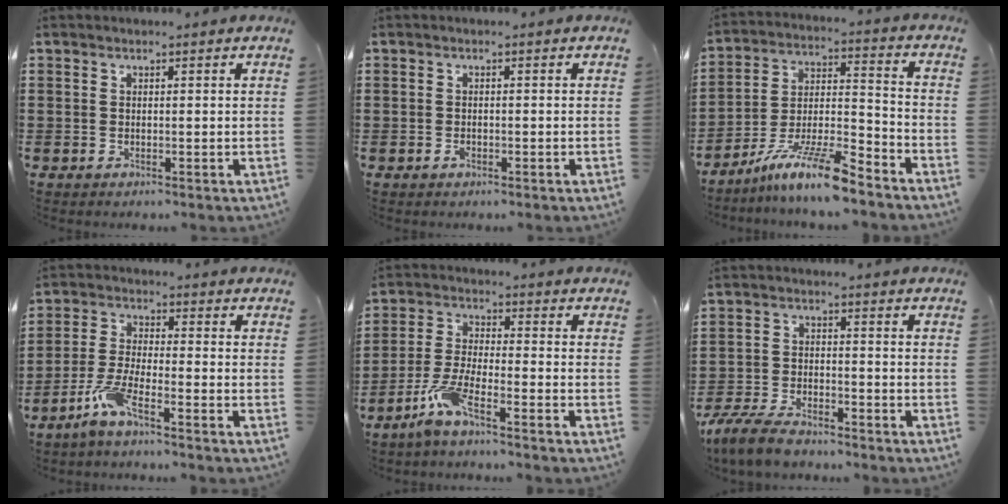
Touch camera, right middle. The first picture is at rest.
{"total": 0.8, "force": [-0.5, 0.4, 0.4], "torque": [-0.009, -0.003, -0.010]}
{"total": 11.1, "force": [-8.9, 0.9, 6.7], "torque": [-0.126, 0.012, -0.172]}
{"total": 5.6, "force": [-4.2, 0.5, 3.7], "torque": [-0.087, -0.012, -0.082]}
{"total": 6.2, "force": [-4.8, 0.5, 3.9], "torque": [-0.091, -0.009, -0.095]}
{"total": 6.4, "force": [-5.6, 1.5, 2.7], "torque": [-0.066, 0.002, -0.112]}